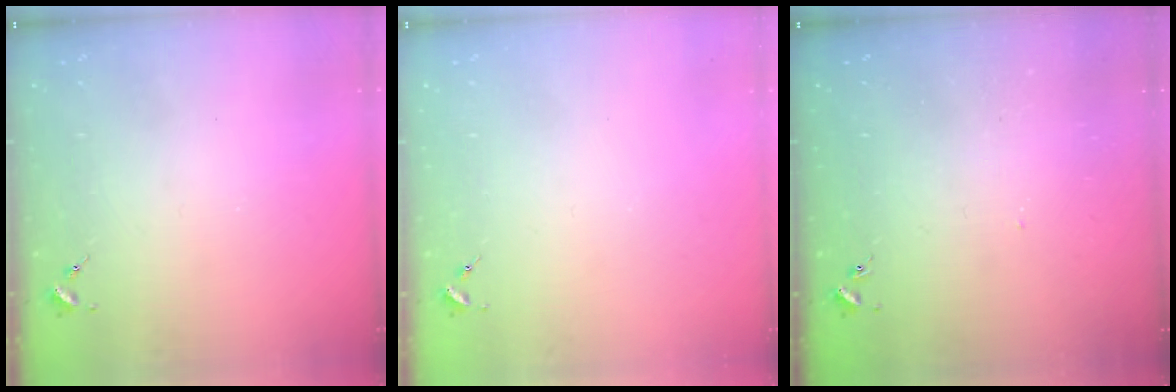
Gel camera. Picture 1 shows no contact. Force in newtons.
{"total": 0.0}
{"total": 2.9, "press": 2.9, "slide": 0.2}